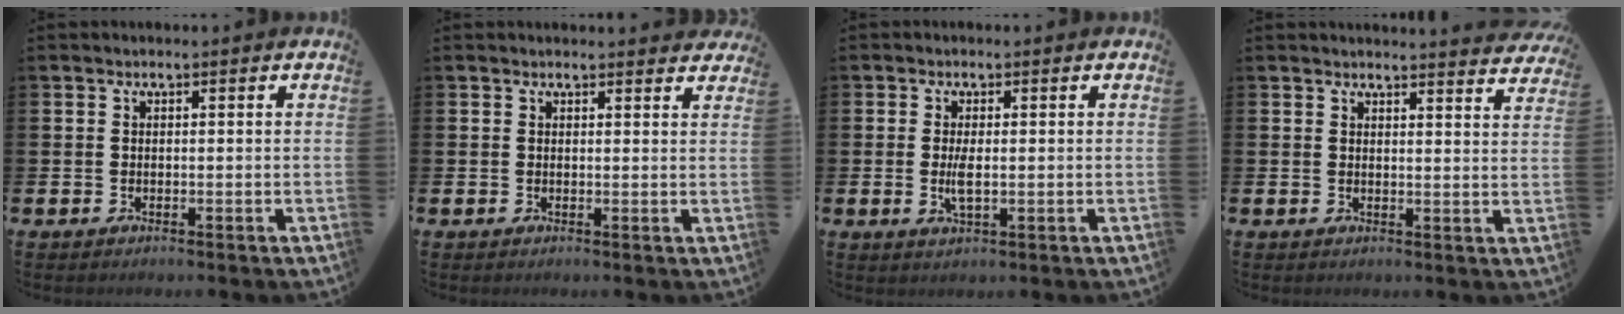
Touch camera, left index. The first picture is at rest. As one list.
[{"total": 1.2, "force": [1.2, 0.2, 0.1], "torque": [0.011, -0.006, 0.019]}, {"total": 2.6, "force": [0.0, 0.8, 2.5], "torque": [-0.042, -0.001, -0.003]}, {"total": 2.9, "force": [2.9, -0.2, 0.0], "torque": [0.009, -0.024, 0.050]}]